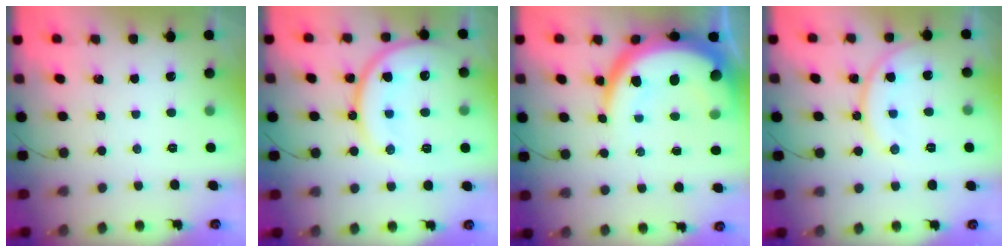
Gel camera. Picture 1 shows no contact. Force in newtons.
{"total": 18.0, "press": 18.0, "slide": 1.4}
{"total": 19.3, "press": 19.2, "slide": 2.1}
{"total": 12.3, "press": 12.3, "slide": 0.6}